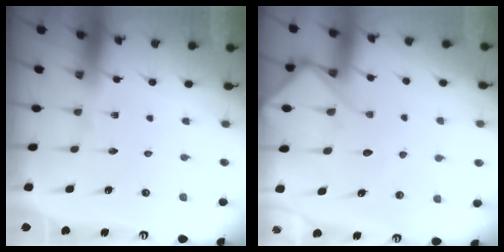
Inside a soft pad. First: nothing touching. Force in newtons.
{"total": 10.3, "press": 10.2, "slide": 1.0}